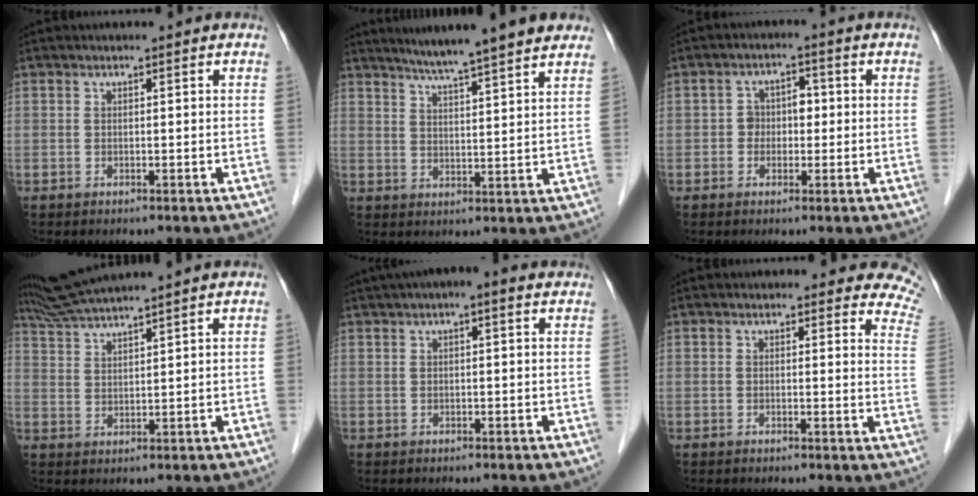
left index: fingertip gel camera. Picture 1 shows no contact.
{"total": 12.9, "force": [10.8, 0.0, 7.1], "torque": [-0.106, 0.021, 0.141]}
{"total": 3.5, "force": [-0.4, 2.7, 2.1], "torque": [-0.032, 0.018, -0.009]}
{"total": 7.6, "force": [6.8, -1.5, 3.1], "torque": [-0.062, 0.021, 0.130]}
{"total": 5.2, "force": [3.2, 1.2, 4.0], "torque": [-0.066, 0.036, 0.043]}
{"total": 8.7, "force": [7.5, 3.0, 3.3], "torque": [0.002, -0.020, 0.041]}